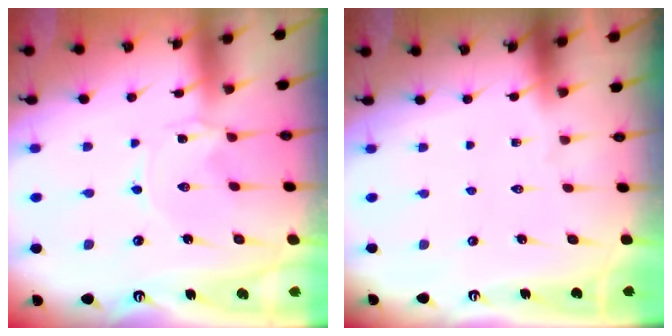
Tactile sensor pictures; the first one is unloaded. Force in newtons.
{"total": 0.0}